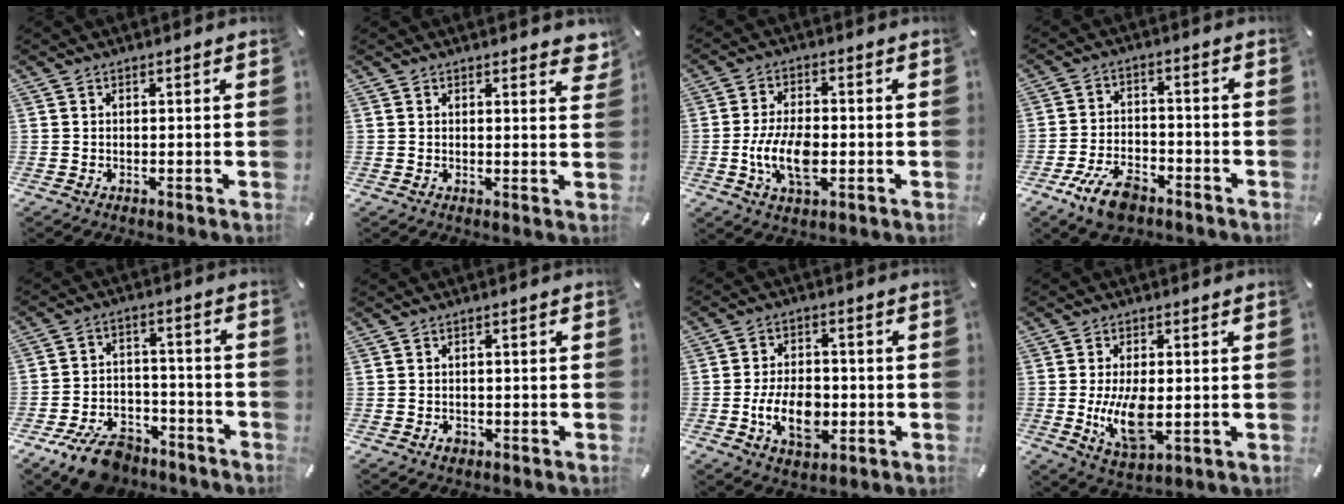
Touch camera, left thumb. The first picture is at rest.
{"total": 2.5, "force": [1.9, 1.0, 1.3], "torque": [-0.007, -0.010, 0.029]}
{"total": 9.8, "force": [-2.0, 5.3, 8.0], "torque": [-0.171, 0.002, -0.035]}
{"total": 9.8, "force": [-5.9, 5.2, 5.9], "torque": [-0.122, 0.026, -0.107]}
{"total": 11.0, "force": [-8.0, 5.9, 4.7], "torque": [-0.077, 0.061, -0.144]}
{"total": 1.8, "force": [-1.0, 1.3, 0.9], "torque": [-0.017, 0.005, -0.019]}
{"total": 10.7, "force": [-2.5, 6.9, 7.8], "torque": [-0.158, 0.005, -0.043]}
{"total": 10.1, "force": [-0.8, 4.9, 8.7], "torque": [-0.184, -0.018, -0.014]}